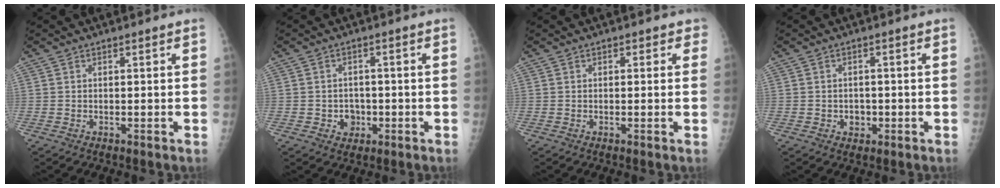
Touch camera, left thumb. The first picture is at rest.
{"total": 3.5, "force": [-1.1, 3.1, 1.3], "torque": [0.003, 0.007, -0.013]}
{"total": 1.4, "force": [0.6, 1.1, 0.6], "torque": [0.018, 0.002, -0.001]}
{"total": 2.4, "force": [-0.8, 2.1, 1.0], "torque": [0.001, 0.005, -0.006]}